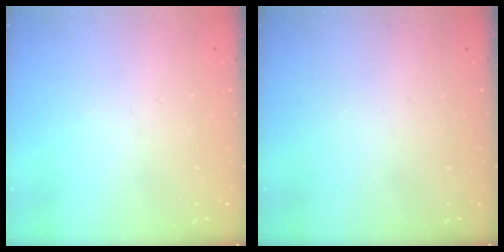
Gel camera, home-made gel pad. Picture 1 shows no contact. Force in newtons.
{"total": 0.0}